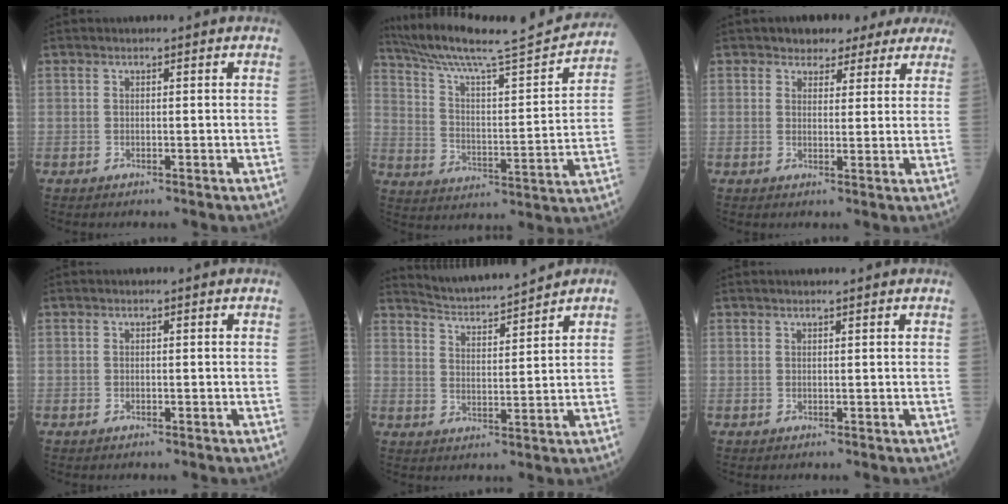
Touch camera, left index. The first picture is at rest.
{"total": 22.7, "force": [20.6, 0.5, 9.6], "torque": [-0.163, -0.025, 0.303]}
{"total": 6.6, "force": [5.4, 3.5, 1.5], "torque": [-0.007, 0.012, 0.058]}
{"total": 0.0}
{"total": 7.8, "force": [7.6, -0.3, 1.6], "torque": [-0.041, 0.011, 0.140]}
{"total": 1.7, "force": [1.5, -0.2, 0.8], "torque": [-0.007, 0.012, 0.026]}